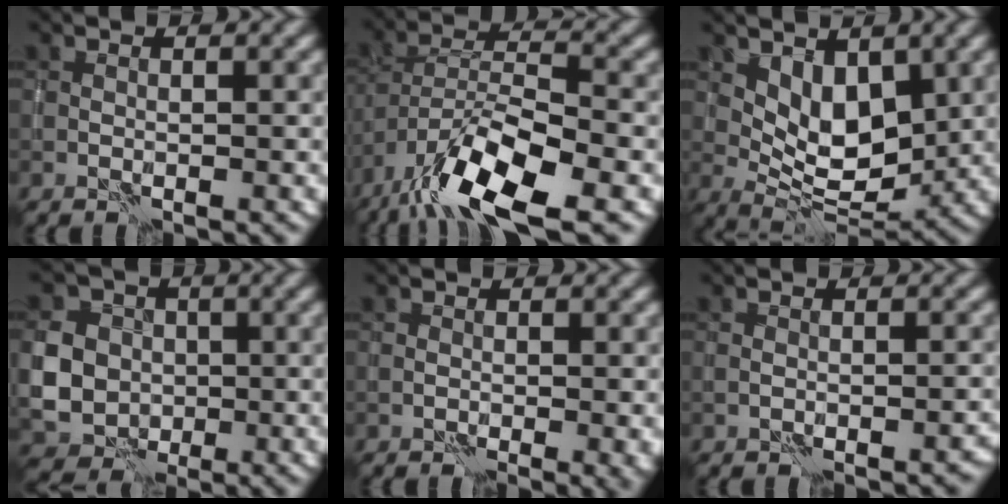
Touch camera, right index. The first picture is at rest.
{"total": 11.1, "force": [-7.3, 3.0, 7.9], "torque": [-0.142, 0.002, -0.139]}
{"total": 4.6, "force": [1.9, 2.4, 3.4], "torque": [-0.053, -0.013, 0.036]}
{"total": 8.1, "force": [-0.4, 7.4, 3.1], "torque": [-0.073, -0.001, -0.031]}
{"total": 1.2, "force": [-0.1, 0.3, 1.2], "torque": [-0.013, 0.001, -0.003]}
{"total": 0.8, "force": [-0.6, 0.3, 0.5], "torque": [-0.008, 0.004, -0.007]}